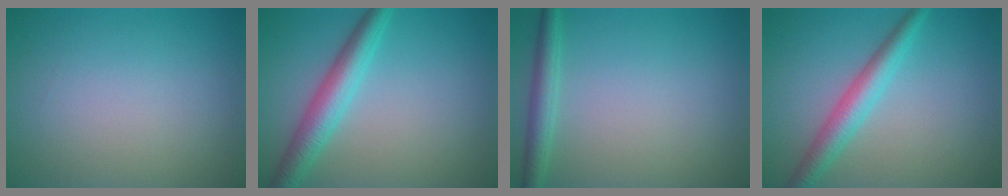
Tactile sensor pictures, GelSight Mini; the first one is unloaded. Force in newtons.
{"total": 4.3, "press": 4.3, "slide": 0.1}
{"total": 2.3, "press": 2.3, "slide": 0.1}
{"total": 3.6, "press": 3.6, "slide": 0.1}